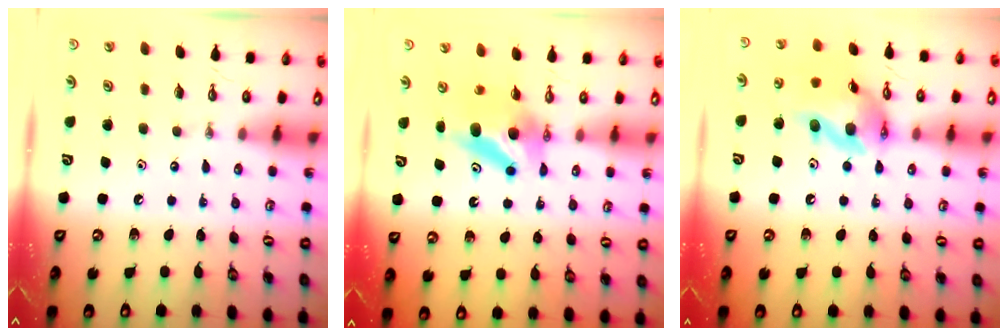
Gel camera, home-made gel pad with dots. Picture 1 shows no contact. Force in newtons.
{"total": 6.7, "press": 6.6, "slide": 1.3}
{"total": 16.3, "press": 16.1, "slide": 2.6}